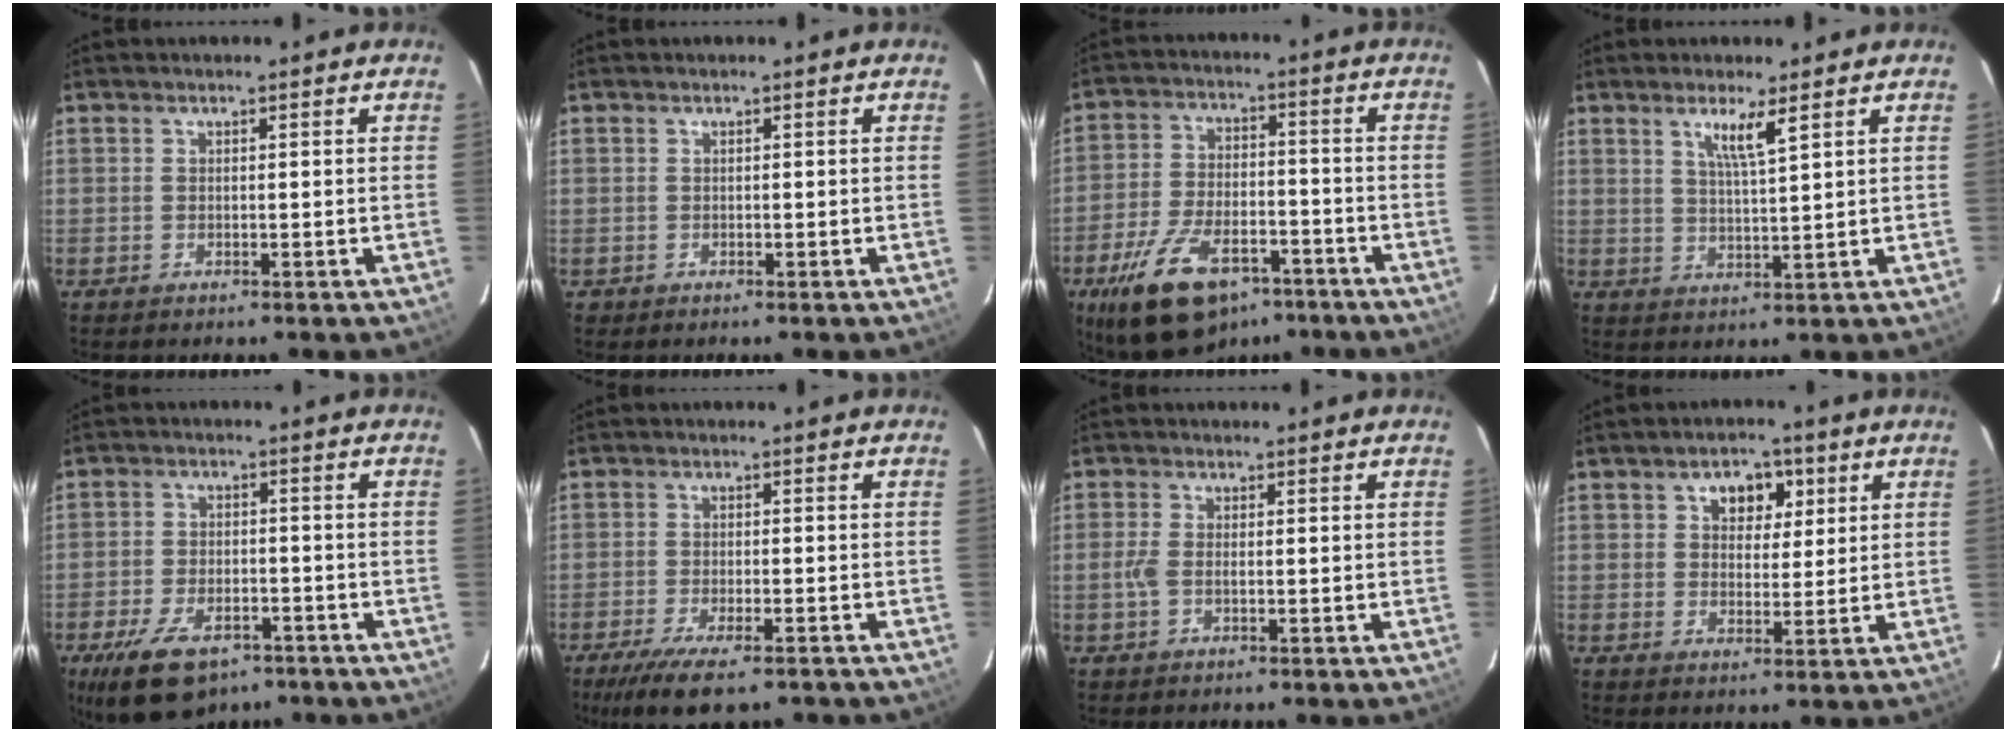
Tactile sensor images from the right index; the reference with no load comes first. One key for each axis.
{"total": 1.0, "fx": -0.2, "fy": 1.0, "fz": -0.1, "tx": 0.001, "ty": 0.004, "tz": 0.000}
{"total": 17.2, "fx": -11.0, "fy": 8.5, "fz": 10.2, "tx": -0.210, "ty": -0.013, "tz": -0.181}
{"total": 4.6, "fx": 2.7, "fy": -0.1, "fz": 3.7, "tx": -0.070, "ty": -0.005, "tz": 0.050}
{"total": 13.5, "fx": -8.7, "fy": 6.8, "fz": 7.8, "tx": -0.171, "ty": -0.016, "tz": -0.141}
{"total": 11.0, "fx": -8.1, "fy": 3.1, "fz": 6.7, "tx": -0.149, "ty": -0.034, "tz": -0.136}
{"total": 2.5, "fx": -0.5, "fy": 0.9, "fz": 2.2, "tx": -0.052, "ty": 0.000, "tz": -0.012}
{"total": 5.9, "fx": 2.5, "fy": 4.2, "fz": 3.3, "tx": -0.048, "ty": 0.012, "tz": 0.038}